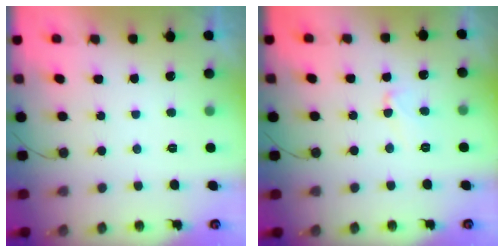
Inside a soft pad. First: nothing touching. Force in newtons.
{"total": 6.0, "press": 5.9, "slide": 0.4}